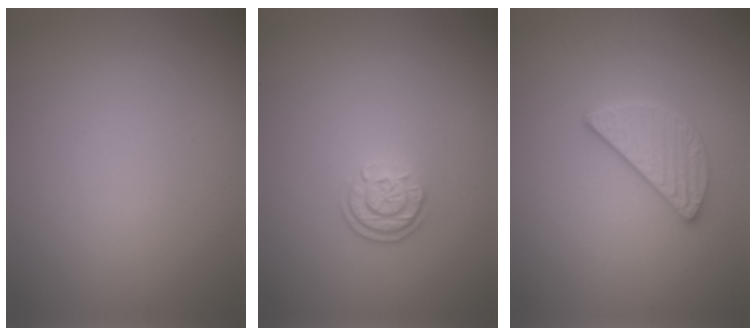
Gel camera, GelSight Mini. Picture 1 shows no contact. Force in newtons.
{"total": 2.2, "press": 1.8, "slide": 1.3}
{"total": 3.1, "press": 2.5, "slide": 1.7}